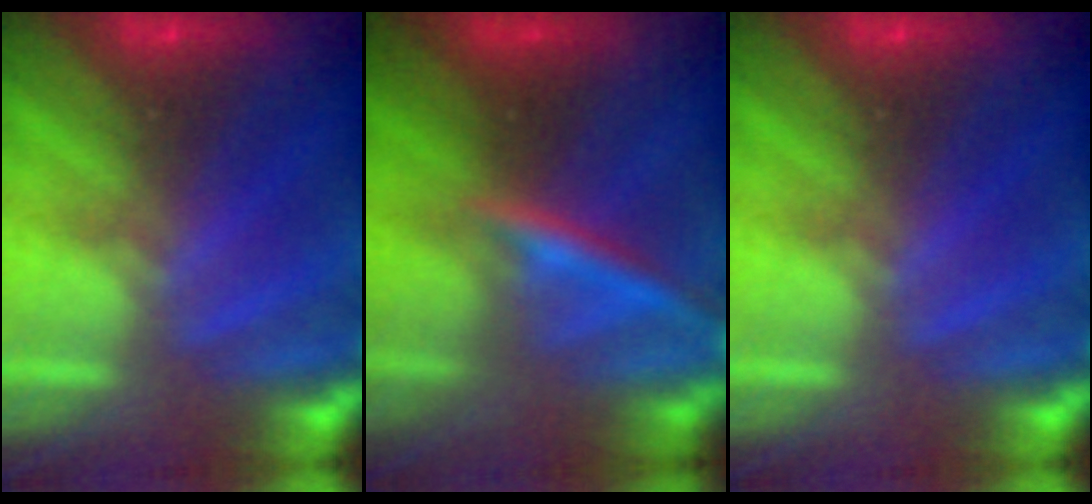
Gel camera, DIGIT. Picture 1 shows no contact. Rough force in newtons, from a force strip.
{"total": 2.4}
{"total": 0.0}